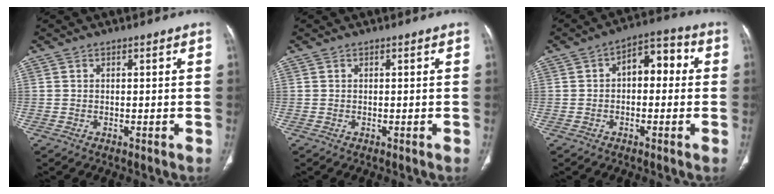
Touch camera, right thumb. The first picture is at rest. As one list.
[{"total": 0.0}, {"total": 7.6, "force": [0.4, 4.6, 6.0], "torque": [-0.053, 0.028, -0.007]}]